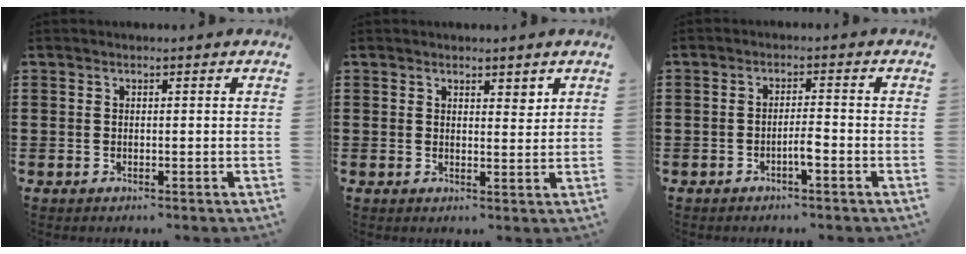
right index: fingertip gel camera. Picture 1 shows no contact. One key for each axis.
{"total": 2.2, "fx": 1.8, "fy": 1.0, "fz": 0.7, "tx": -0.009, "ty": 0.003, "tz": 0.033}
{"total": 2.8, "fx": -1.3, "fy": 0.3, "fz": 2.4, "tx": -0.051, "ty": 0.000, "tz": -0.026}